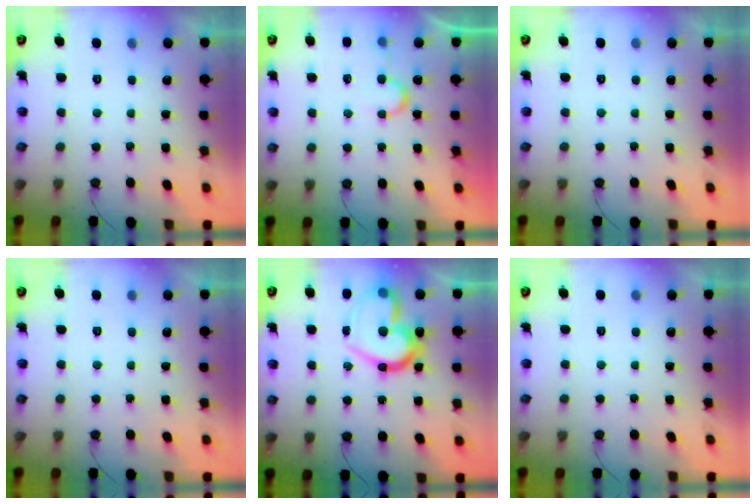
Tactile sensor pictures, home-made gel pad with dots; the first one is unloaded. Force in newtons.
{"total": 6.2, "press": 6.2, "slide": 0.5}
{"total": 1.7, "press": 1.7, "slide": 0.1}
{"total": 0.0}
{"total": 19.7, "press": 19.7, "slide": 1.8}
{"total": 1.7, "press": 1.7, "slide": 0.1}